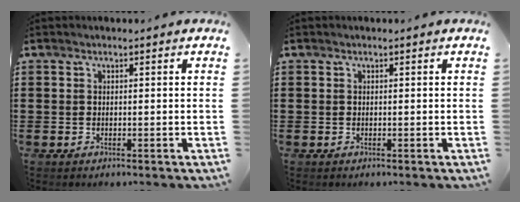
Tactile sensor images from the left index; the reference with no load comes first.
{"total": 0.0}